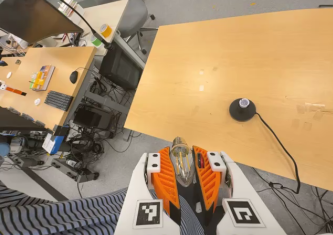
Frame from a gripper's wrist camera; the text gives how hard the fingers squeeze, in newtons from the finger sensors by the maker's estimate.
{"total": 20.5, "left": 24.0, "right": 17.1}